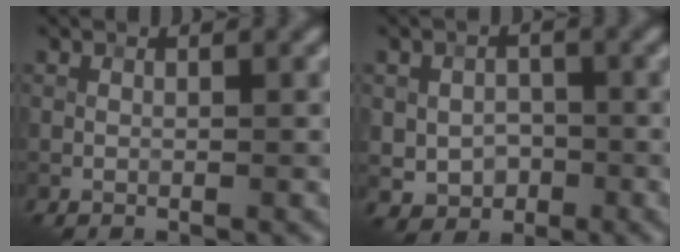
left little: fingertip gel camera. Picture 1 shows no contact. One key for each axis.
{"total": 3.1, "fx": -0.9, "fy": 2.6, "fz": 1.5, "tx": -0.024, "ty": -0.004, "tz": -0.016}